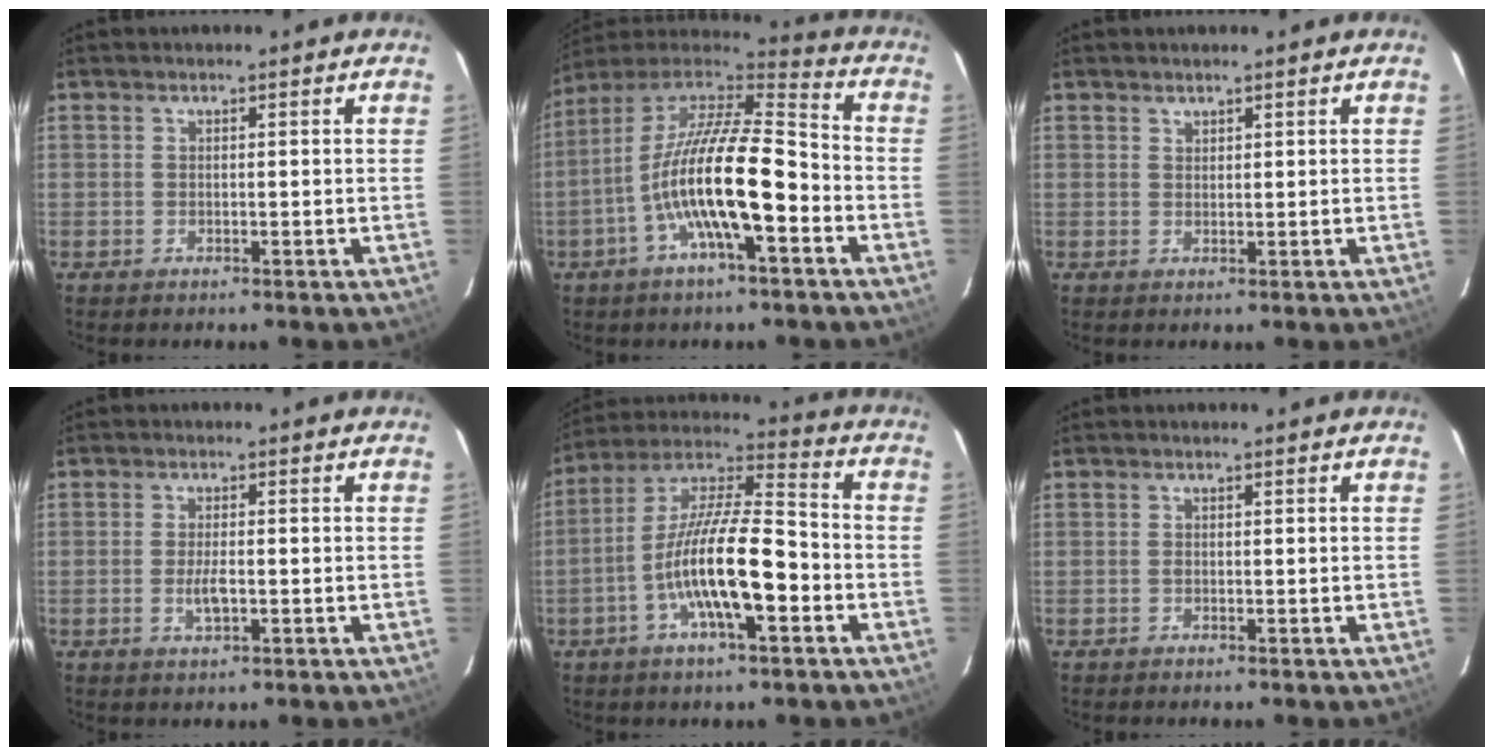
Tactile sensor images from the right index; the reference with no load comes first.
{"total": 18.0, "force": [-6.2, 4.5, 16.3], "torque": [-0.298, -0.010, -0.122]}
{"total": 0.9, "force": [0.8, 0.4, 0.1], "torque": [0.000, 0.002, 0.016]}
{"total": 3.1, "force": [-0.7, 1.0, 2.8], "torque": [-0.055, -0.003, -0.011]}
{"total": 15.7, "force": [-5.2, 3.8, 14.3], "torque": [-0.268, -0.002, -0.098]}
{"total": 0.0}